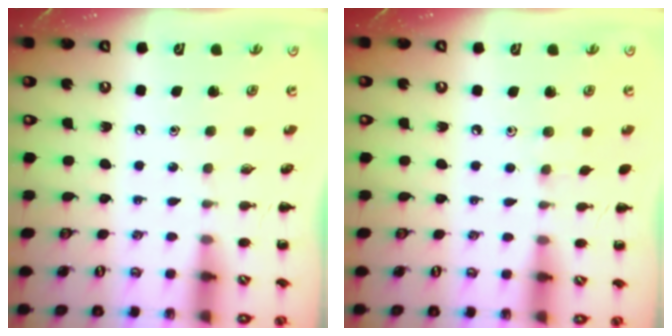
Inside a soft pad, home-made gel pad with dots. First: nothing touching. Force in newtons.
{"total": 4.2, "press": 3.9, "slide": 1.6}